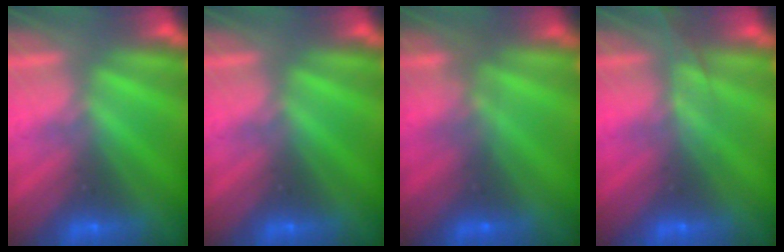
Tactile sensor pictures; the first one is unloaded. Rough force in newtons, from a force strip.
{"total": 0.0}
{"total": 7.9}
{"total": 2.6}